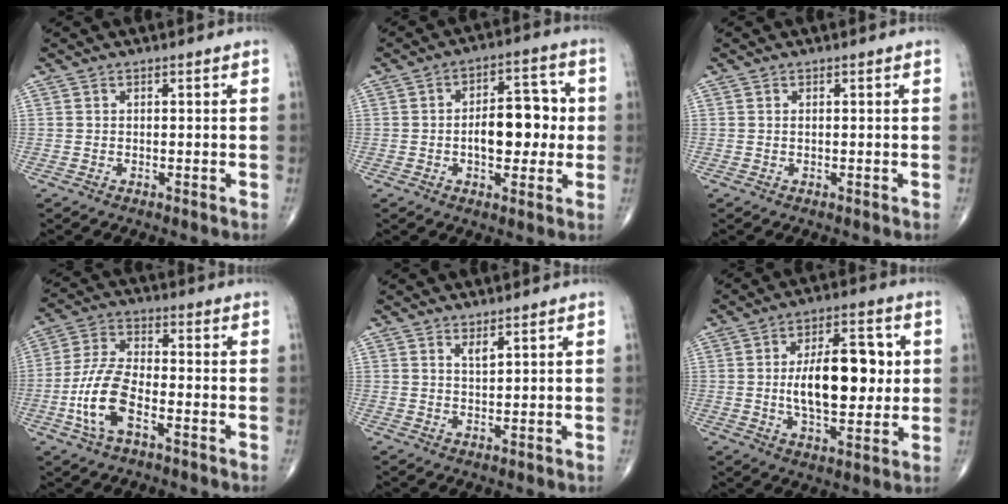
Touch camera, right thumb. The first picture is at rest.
{"total": 11.1, "force": [-0.5, 6.0, 9.3], "torque": [-0.106, 0.023, -0.009]}
{"total": 0.0}
{"total": 11.0, "force": [-4.1, 4.8, 9.0], "torque": [-0.195, 0.026, -0.081]}
{"total": 1.6, "force": [1.1, 0.2, 1.1], "torque": [-0.017, -0.012, 0.021]}
{"total": 15.8, "force": [1.1, 7.6, 13.9], "torque": [-0.189, 0.003, 0.018]}